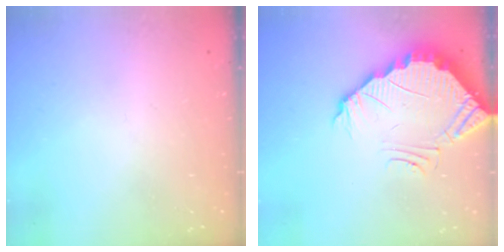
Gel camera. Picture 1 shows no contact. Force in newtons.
{"total": 3.7, "press": 3.7, "slide": 0.2}